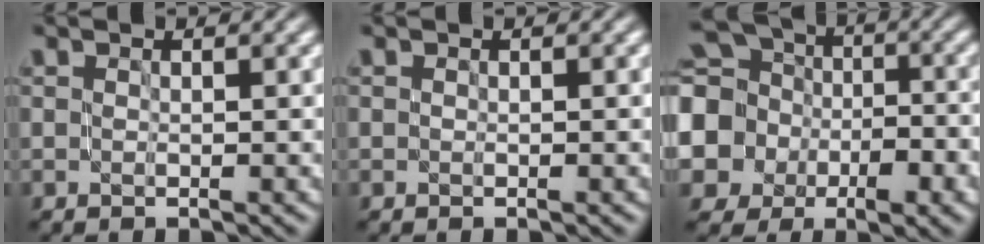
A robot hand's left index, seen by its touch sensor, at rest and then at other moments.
{"total": 0.0}
{"total": 11.7, "force": [-2.3, 9.9, 5.6], "torque": [-0.137, 0.002, -0.072]}